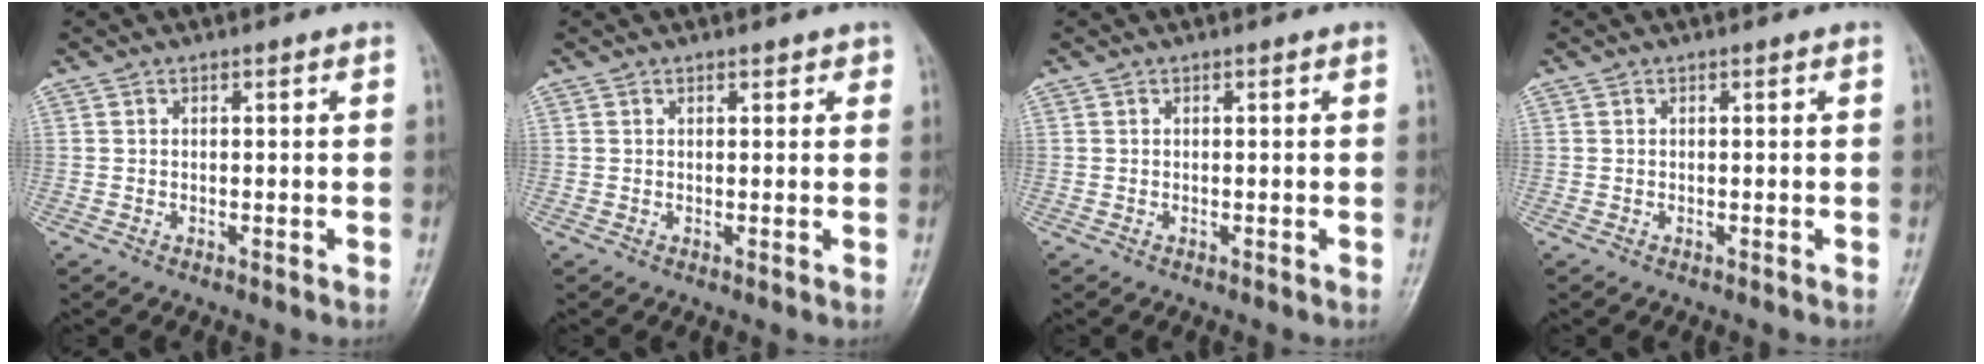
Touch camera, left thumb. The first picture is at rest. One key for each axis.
{"total": 1.2, "fx": 0.9, "fy": 0.7, "fz": 0.5, "tx": 0.005, "ty": -0.003, "tz": 0.007}
{"total": 0.0}
{"total": 0.0}